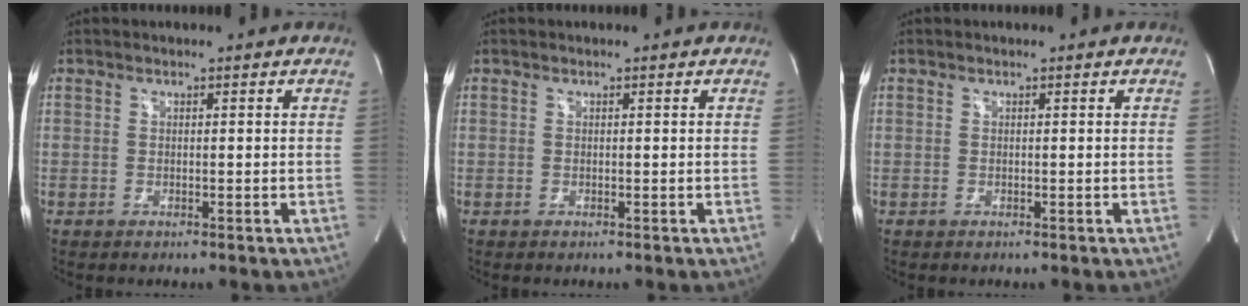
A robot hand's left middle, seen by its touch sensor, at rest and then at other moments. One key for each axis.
{"total": 0.0}
{"total": 0.0}